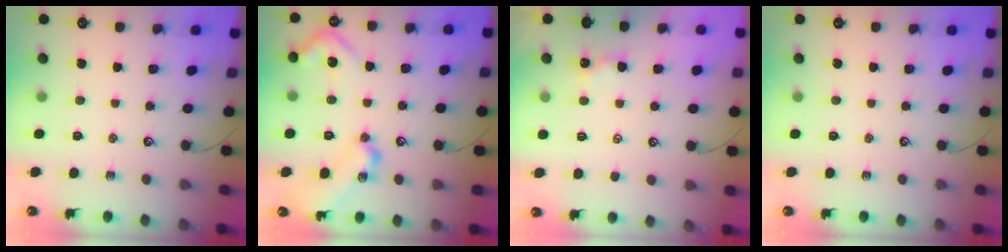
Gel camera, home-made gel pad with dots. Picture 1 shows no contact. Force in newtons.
{"total": 21.1, "press": 21.1, "slide": 0.9}
{"total": 2.1, "press": 2.1, "slide": 0.2}
{"total": 0.0}